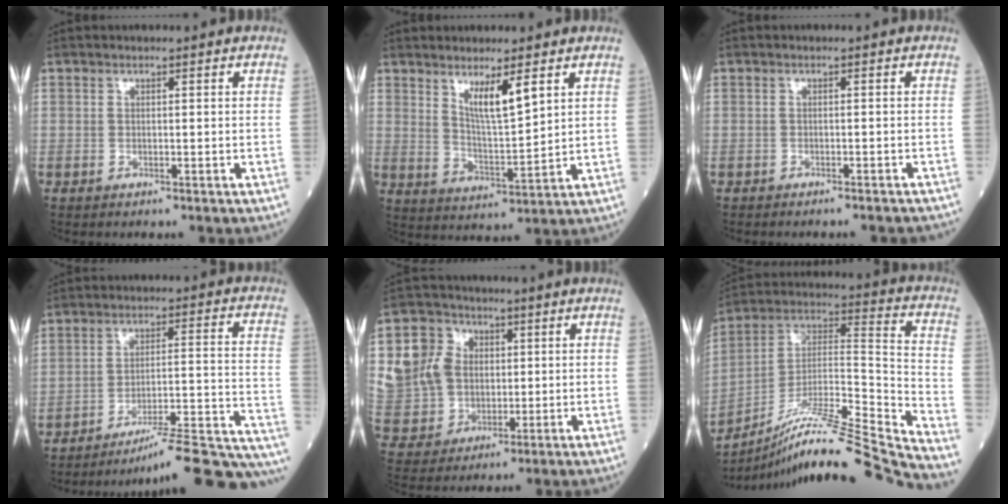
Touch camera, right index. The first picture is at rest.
{"total": 6.7, "force": [3.8, 0.6, 5.6], "torque": [-0.103, -0.015, 0.074]}
{"total": 3.8, "force": [-3.6, 0.6, 1.1], "torque": [-0.012, -0.008, -0.043]}
{"total": 20.2, "force": [-18.2, -0.6, 8.7], "torque": [-0.057, 0.019, -0.252]}
{"total": 11.5, "force": [2.6, 10.3, 4.3], "torque": [-0.123, 0.031, 0.062]}
{"total": 22.3, "force": [-19.6, -1.9, 10.3], "torque": [-0.167, 0.012, -0.331]}